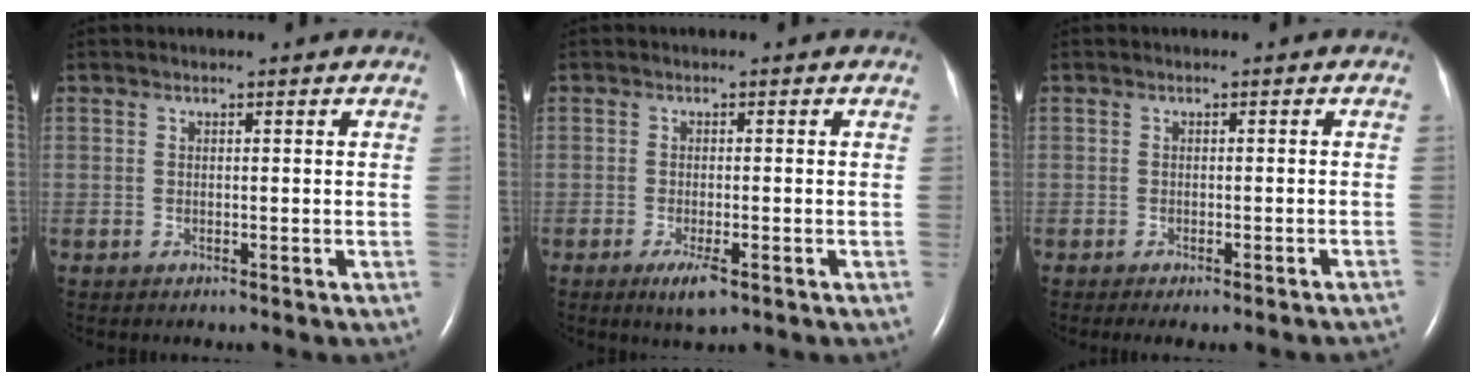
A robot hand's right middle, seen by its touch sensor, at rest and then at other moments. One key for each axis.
{"total": 3.3, "fx": -1.7, "fy": 0.7, "fz": 2.7, "tx": -0.051, "ty": -0.007, "tz": -0.027}
{"total": 6.0, "fx": -5.4, "fy": 0.1, "fz": 2.6, "tx": -0.022, "ty": -0.012, "tz": -0.063}